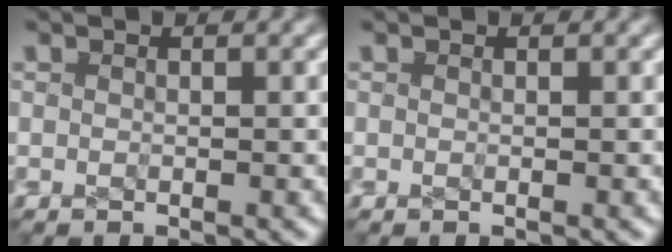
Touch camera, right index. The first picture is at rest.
{"total": 0.0}